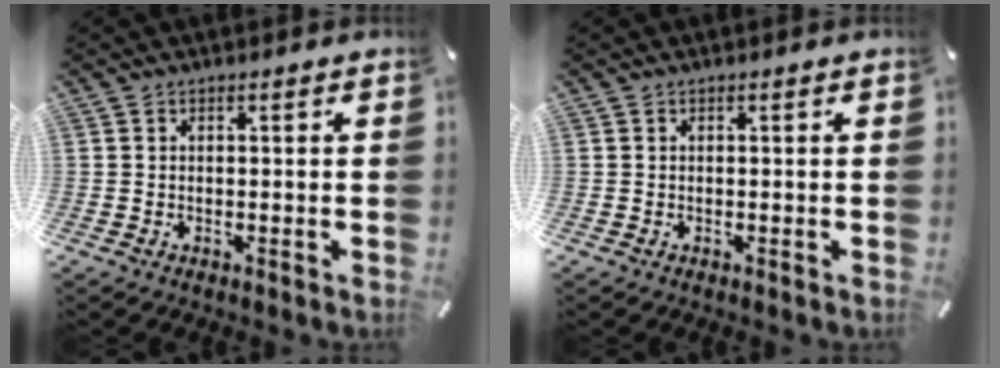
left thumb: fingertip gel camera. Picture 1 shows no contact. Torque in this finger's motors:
{"motor_torque": [0.00, 0.00, -0.02, -0.03, 0.00]}